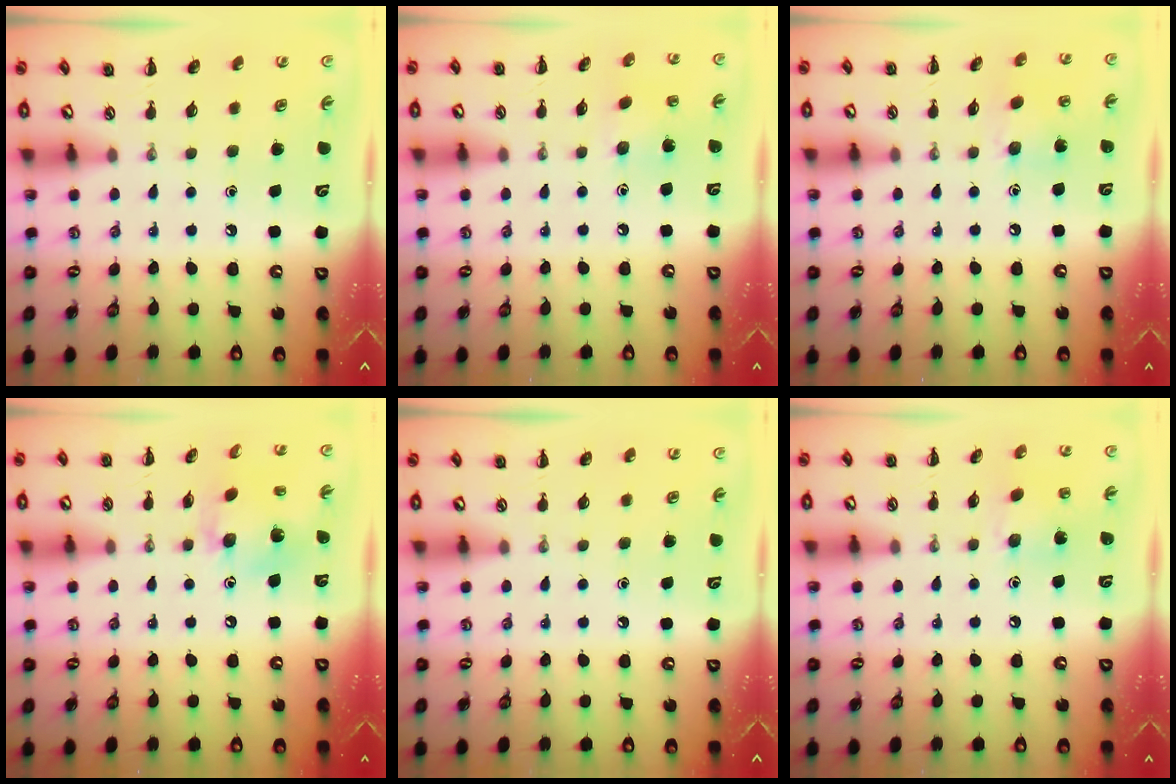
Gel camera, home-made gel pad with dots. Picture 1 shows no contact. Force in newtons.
{"total": 4.0, "press": 3.9, "slide": 0.4}
{"total": 5.2, "press": 5.2, "slide": 0.7}
{"total": 8.5, "press": 8.5, "slide": 0.5}
{"total": 0.0}
{"total": 5.2, "press": 5.1, "slide": 0.6}